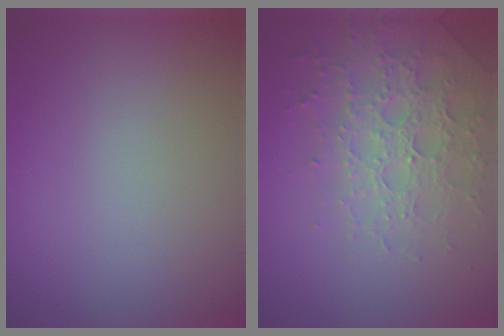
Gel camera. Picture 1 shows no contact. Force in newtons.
{"total": 4.9, "press": 4.7, "slide": 1.2}